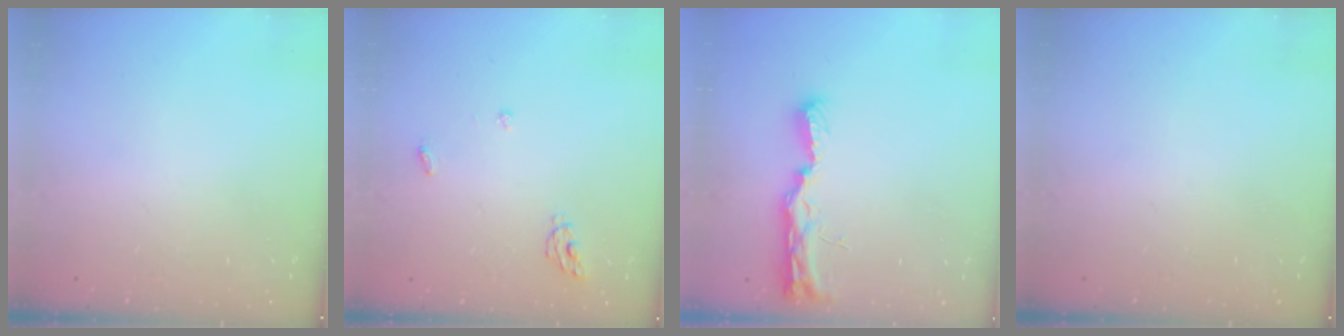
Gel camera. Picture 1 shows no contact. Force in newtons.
{"total": 4.9, "press": 4.9, "slide": 0.4}
{"total": 11.2, "press": 9.8, "slide": 5.4}
{"total": 0.0}